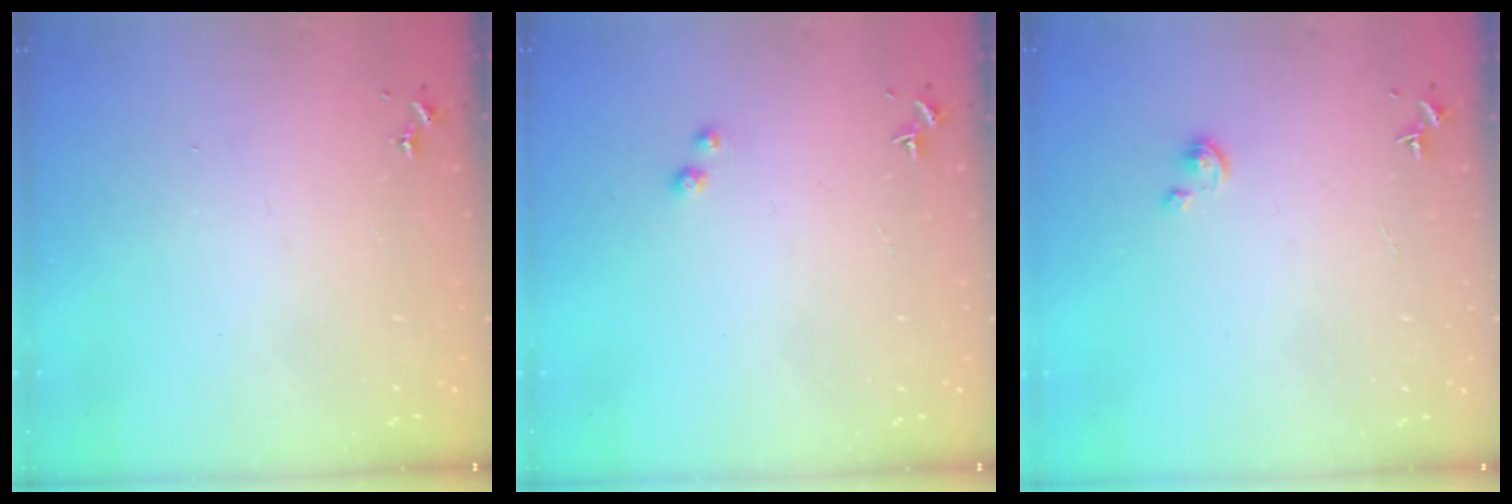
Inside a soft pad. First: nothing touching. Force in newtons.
{"total": 1.0, "press": 1.0, "slide": 0.1}
{"total": 2.7, "press": 2.7, "slide": 0.3}